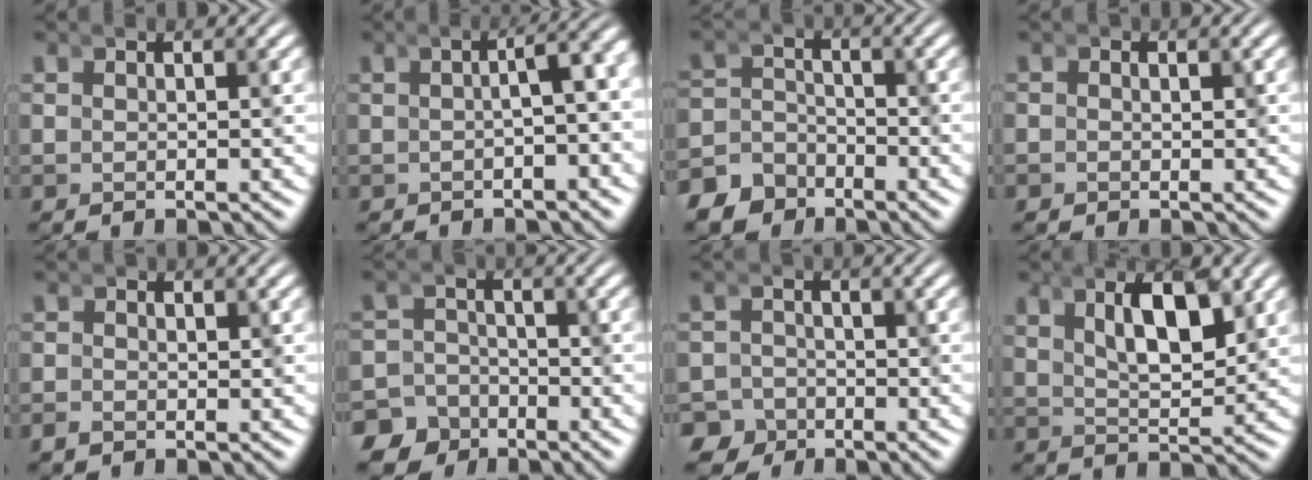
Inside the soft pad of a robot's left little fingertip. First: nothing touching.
{"total": 4.1, "force": [-0.6, 2.1, 3.5], "torque": [-0.031, 0.024, -0.022]}
{"total": 6.1, "force": [-5.6, 2.5, 0.0], "torque": [-0.007, -0.025, -0.100]}
{"total": 0.7, "force": [-0.6, -0.1, -0.4], "torque": [-0.006, -0.007, -0.003]}
{"total": 1.3, "force": [-1.1, -0.4, -0.6], "torque": [-0.005, -0.013, -0.008]}
{"total": 7.0, "force": [-5.4, 4.4, 0.4], "torque": [-0.021, -0.031, -0.097]}
{"total": 5.8, "force": [-4.0, 4.1, 0.7], "torque": [-0.038, -0.036, -0.069]}
{"total": 4.8, "force": [0.5, 2.3, 4.2], "torque": [-0.077, -0.011, 0.009]}